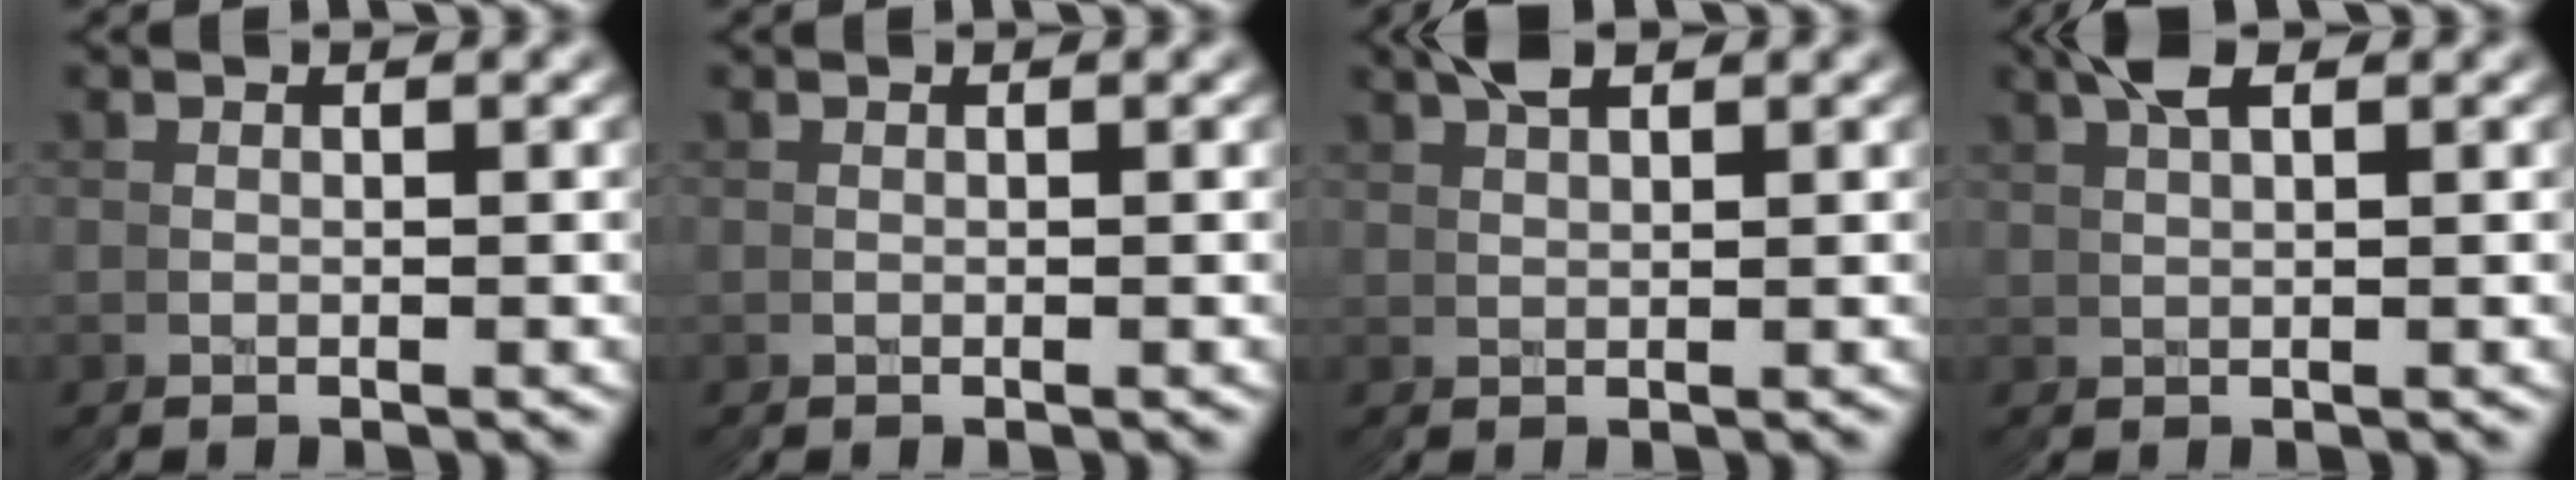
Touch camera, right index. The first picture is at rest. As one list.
[{"total": 0.0}, {"total": 2.5, "force": [1.4, 0.9, 1.9], "torque": [-0.015, 0.012, 0.023]}, {"total": 2.0, "force": [1.2, 0.1, 1.7], "torque": [-0.018, 0.015, 0.018]}]